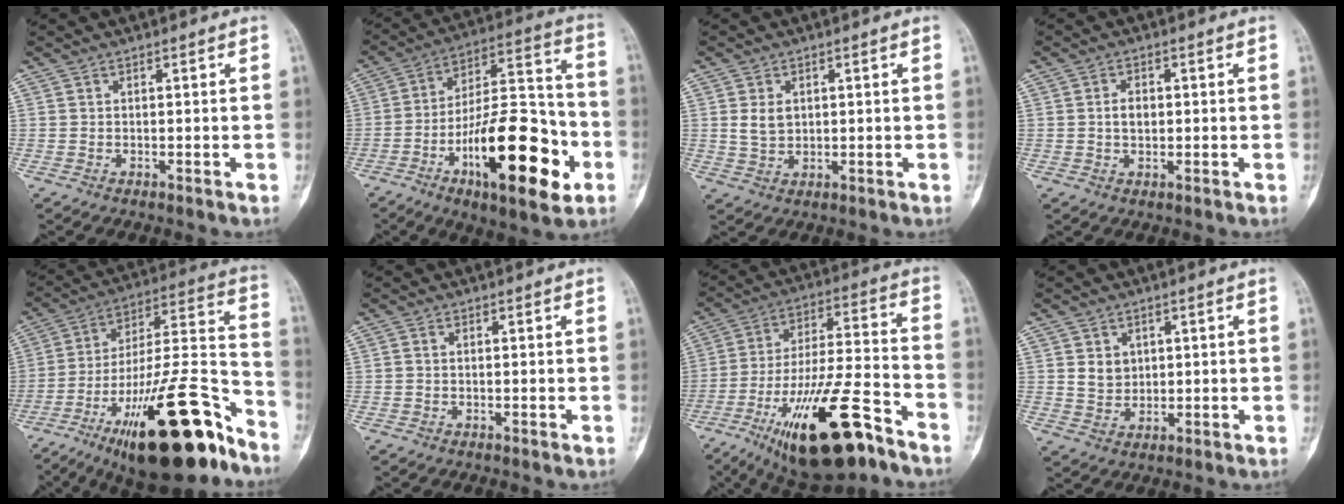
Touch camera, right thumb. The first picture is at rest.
{"total": 25.3, "force": [-9.6, 9.5, 21.4], "torque": [-0.337, 0.049, -0.149]}
{"total": 3.9, "force": [0.9, 2.9, 2.5], "torque": [-0.034, -0.006, 0.022]}
{"total": 3.0, "force": [0.1, 2.0, 2.3], "torque": [-0.033, 0.002, 0.000]}
{"total": 29.6, "force": [-17.3, 8.8, 22.4], "torque": [-0.316, 0.086, -0.275]}
{"total": 0.6, "force": [0.0, 0.4, 0.4], "torque": [-0.008, 0.001, -0.004]}
{"total": 23.0, "force": [-13.1, 6.7, 17.7], "torque": [-0.317, 0.063, -0.218]}
{"total": 4.2, "force": [1.2, 3.5, 2.0], "torque": [-0.016, -0.009, 0.027]}